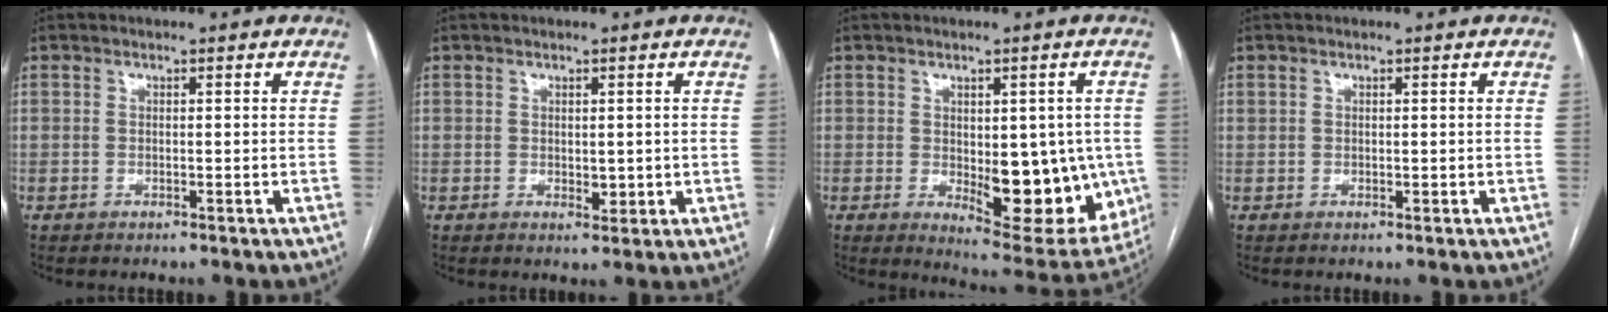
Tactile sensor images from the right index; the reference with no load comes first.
{"total": 2.3, "force": [0.1, 1.4, 1.8], "torque": [-0.025, -0.006, 0.007]}
{"total": 14.9, "force": [-1.9, 6.3, 13.4], "torque": [-0.163, -0.010, -0.003]}
{"total": 0.7, "force": [0.4, 0.4, 0.4], "torque": [-0.007, -0.001, 0.009]}